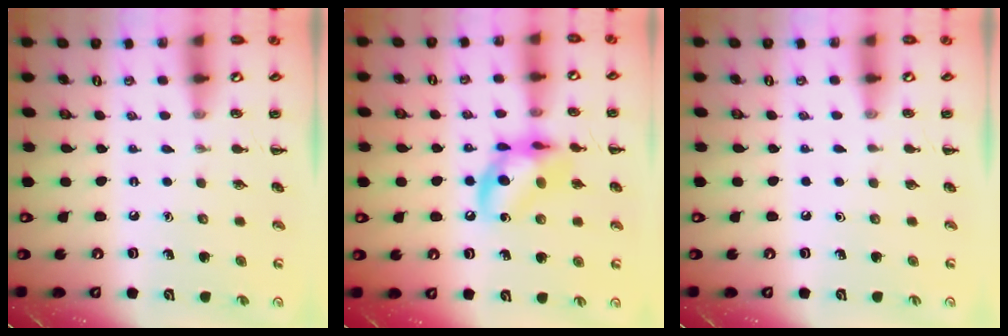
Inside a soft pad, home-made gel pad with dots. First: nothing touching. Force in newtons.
{"total": 12.5, "press": 12.2, "slide": 2.7}
{"total": 0.0}